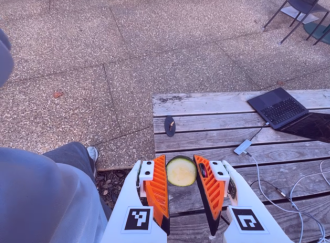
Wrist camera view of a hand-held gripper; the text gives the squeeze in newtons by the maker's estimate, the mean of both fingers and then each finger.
{"total": 7.7, "left": 7.2, "right": 8.3}